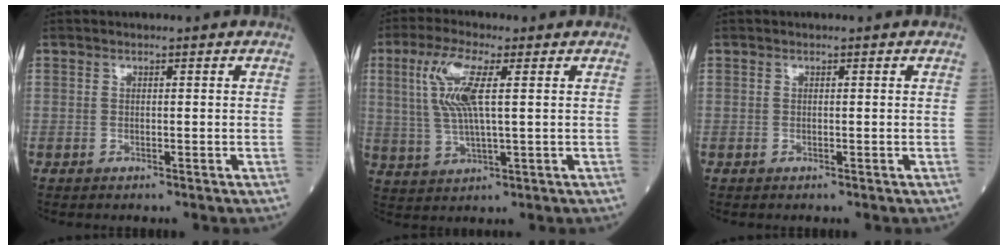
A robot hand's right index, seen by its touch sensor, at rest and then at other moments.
{"total": 8.6, "force": [2.3, 1.6, 8.1], "torque": [-0.184, 0.008, 0.046]}
{"total": 0.0}